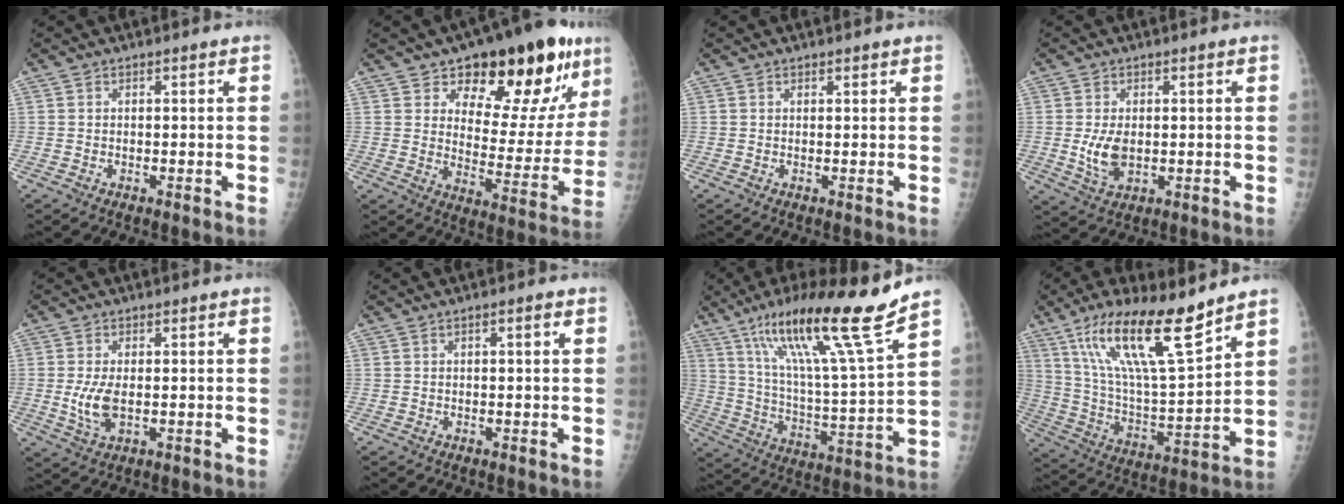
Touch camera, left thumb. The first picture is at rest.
{"total": 23.3, "force": [13.4, 10.5, 16.0], "torque": [-0.161, -0.056, 0.194]}
{"total": 0.7, "force": [0.5, 0.3, 0.3], "torque": [-0.001, -0.003, 0.006]}
{"total": 5.9, "force": [-0.1, 3.6, 4.7], "torque": [-0.086, -0.009, 0.006]}
{"total": 5.4, "force": [-0.2, 2.8, 4.6], "torque": [-0.102, -0.009, 0.000]}
{"total": 1.4, "force": [0.4, 0.2, 1.3], "torque": [-0.022, 0.002, 0.007]}
{"total": 21.7, "force": [14.7, 0.6, 16.0], "torque": [-0.249, -0.060, 0.251]}
{"total": 20.2, "force": [13.2, 4.2, 14.8], "torque": [-0.254, -0.059, 0.245]}